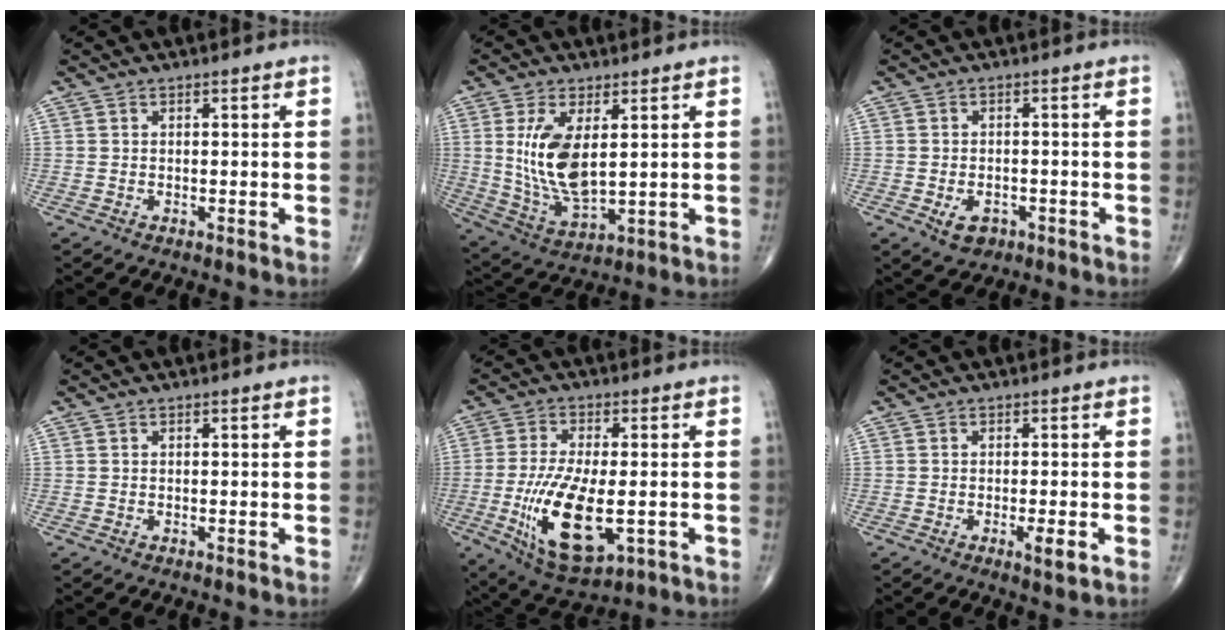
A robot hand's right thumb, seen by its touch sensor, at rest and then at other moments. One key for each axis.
{"total": 12.1, "fx": 2.4, "fy": 5.6, "fz": 10.5, "tx": -0.205, "ty": -0.023, "tz": 0.061}
{"total": 3.7, "fx": -1.6, "fy": 2.5, "fz": 2.2, "tx": -0.028, "ty": 0.006, "tz": -0.018}
{"total": 0.0}
{"total": 15.4, "fx": -3.3, "fy": 6.5, "fz": 13.6, "tx": -0.255, "ty": -0.016, "tz": -0.044}
{"total": 3.0, "fx": -1.0, "fy": 0.5, "fz": 2.8, "tx": -0.044, "ty": -0.006, "tz": -0.016}